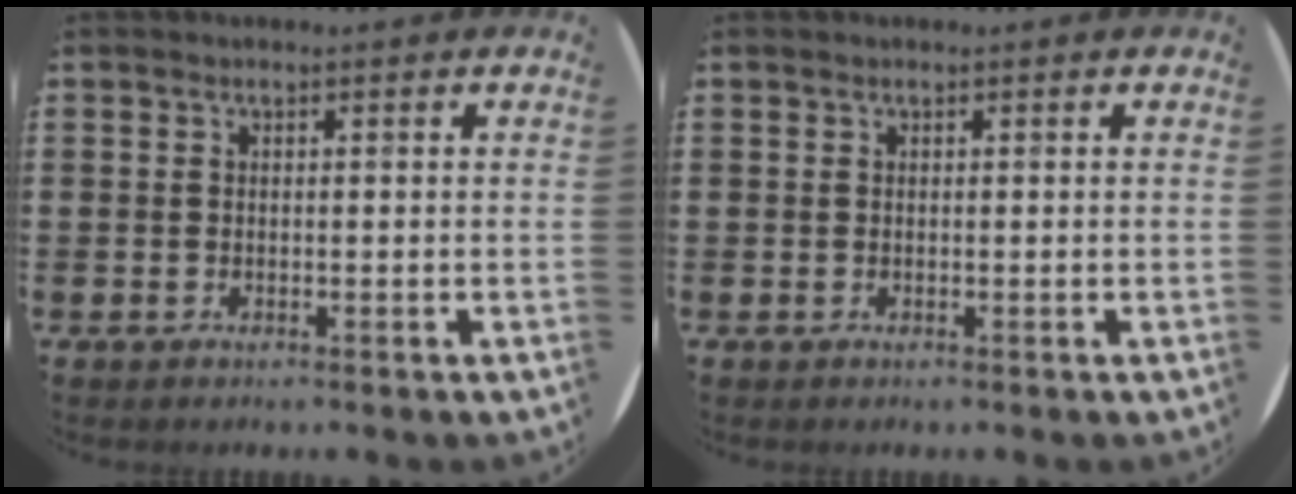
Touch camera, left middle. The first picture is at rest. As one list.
[{"total": 0.0}]